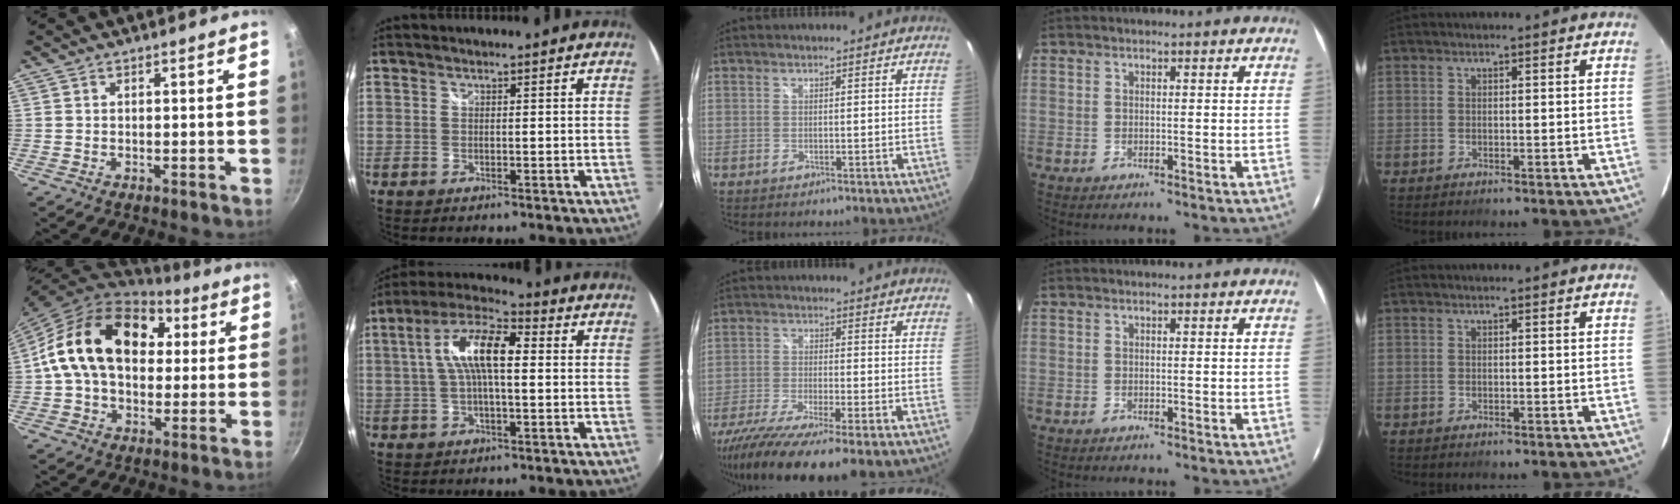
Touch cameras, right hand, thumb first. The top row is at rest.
{"thumb": {"total": 21.3, "force": [4.1, 15.1, 14.5], "torque": [-0.223, 0.030, 0.058]}, "index": {"total": 10.9, "force": [1.1, 3.9, 10.2], "torque": [-0.196, 0.023, 0.014]}, "middle": {"total": 14.2, "force": [-9.8, 2.3, 10.0], "torque": [-0.202, -0.055, -0.172]}}